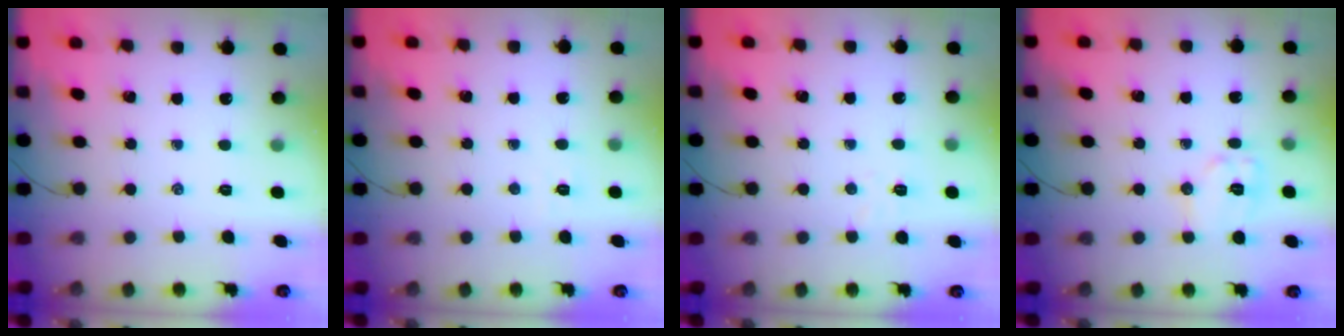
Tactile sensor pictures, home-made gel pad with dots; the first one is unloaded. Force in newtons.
{"total": 2.4, "press": 2.3, "slide": 0.5}
{"total": 3.9, "press": 3.8, "slide": 1.0}
{"total": 7.6, "press": 7.6, "slide": 0.4}